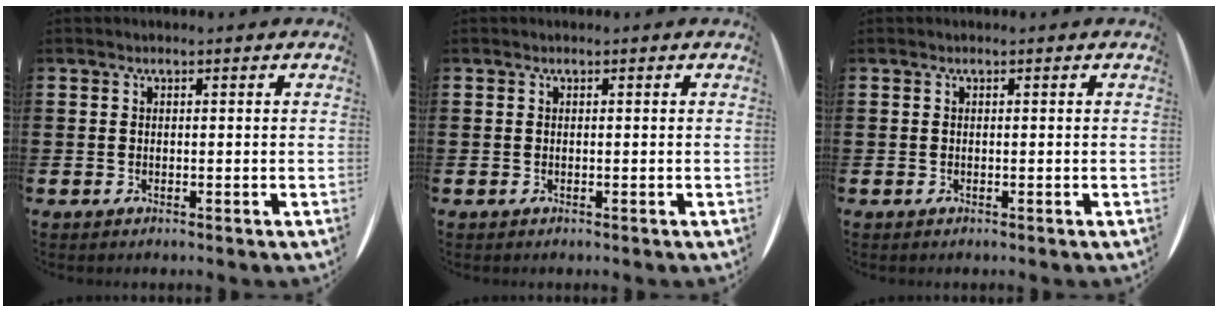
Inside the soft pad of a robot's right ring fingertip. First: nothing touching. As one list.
[{"total": 0.0}, {"total": 0.0}]